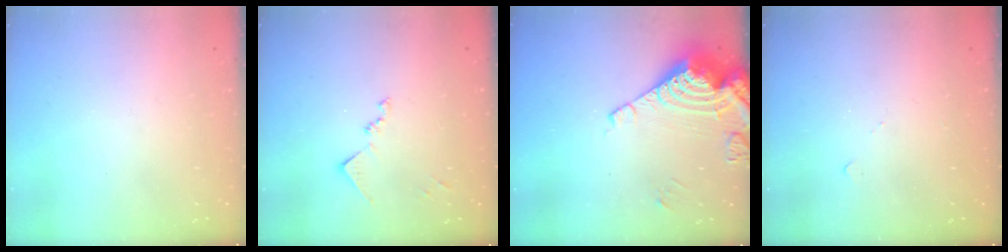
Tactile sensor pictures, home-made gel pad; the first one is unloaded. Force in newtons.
{"total": 8.9, "press": 8.9, "slide": 0.6}
{"total": 13.9, "press": 13.8, "slide": 1.7}
{"total": 5.1, "press": 5.0, "slide": 0.6}